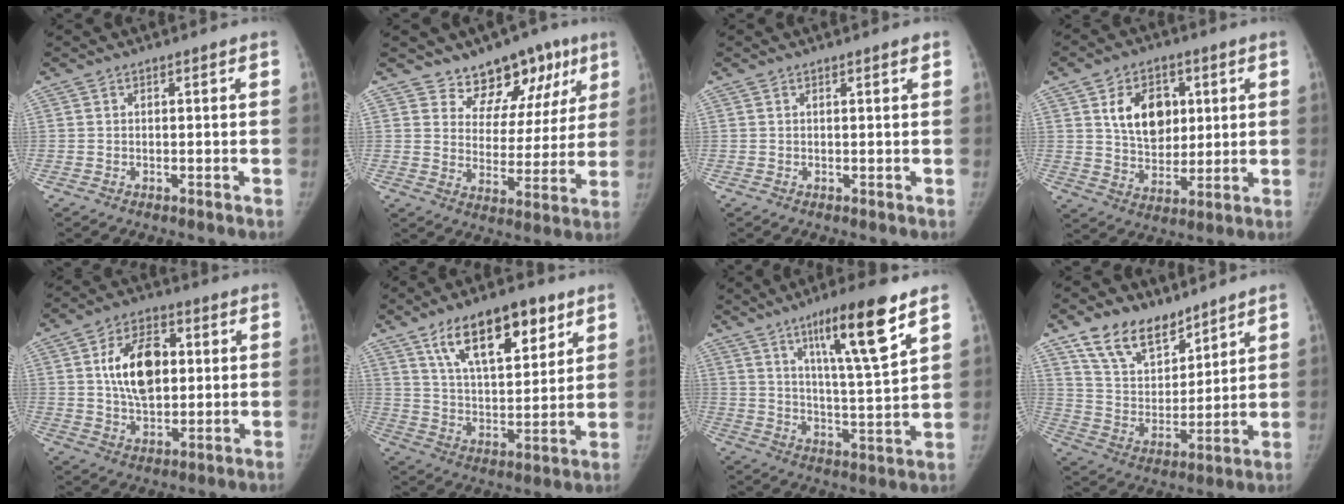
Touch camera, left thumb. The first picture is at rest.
{"total": 13.7, "force": [9.2, 8.5, 5.5], "torque": [-0.008, -0.044, 0.127]}
{"total": 0.9, "force": [0.6, 0.0, 0.6], "torque": [-0.007, -0.002, 0.008]}
{"total": 12.1, "force": [3.7, 8.8, 7.4], "torque": [-0.072, -0.015, 0.068]}
{"total": 13.2, "force": [2.4, 8.3, 10.0], "torque": [-0.140, -0.001, 0.039]}
{"total": 17.6, "force": [9.8, 7.8, 12.4], "torque": [-0.158, -0.037, 0.169]}
{"total": 15.7, "force": [9.0, 1.9, 12.7], "torque": [-0.201, -0.047, 0.150]}
{"total": 13.6, "force": [9.8, 7.5, 5.8], "torque": [-0.066, -0.054, 0.189]}